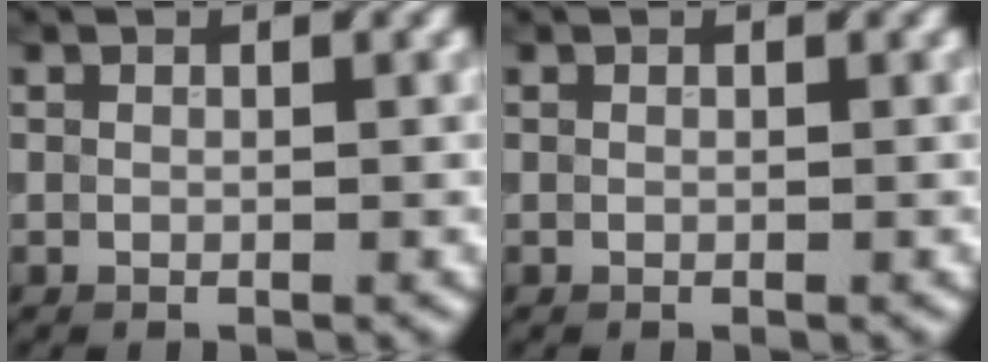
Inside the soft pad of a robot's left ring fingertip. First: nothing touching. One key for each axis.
{"total": 0.0}